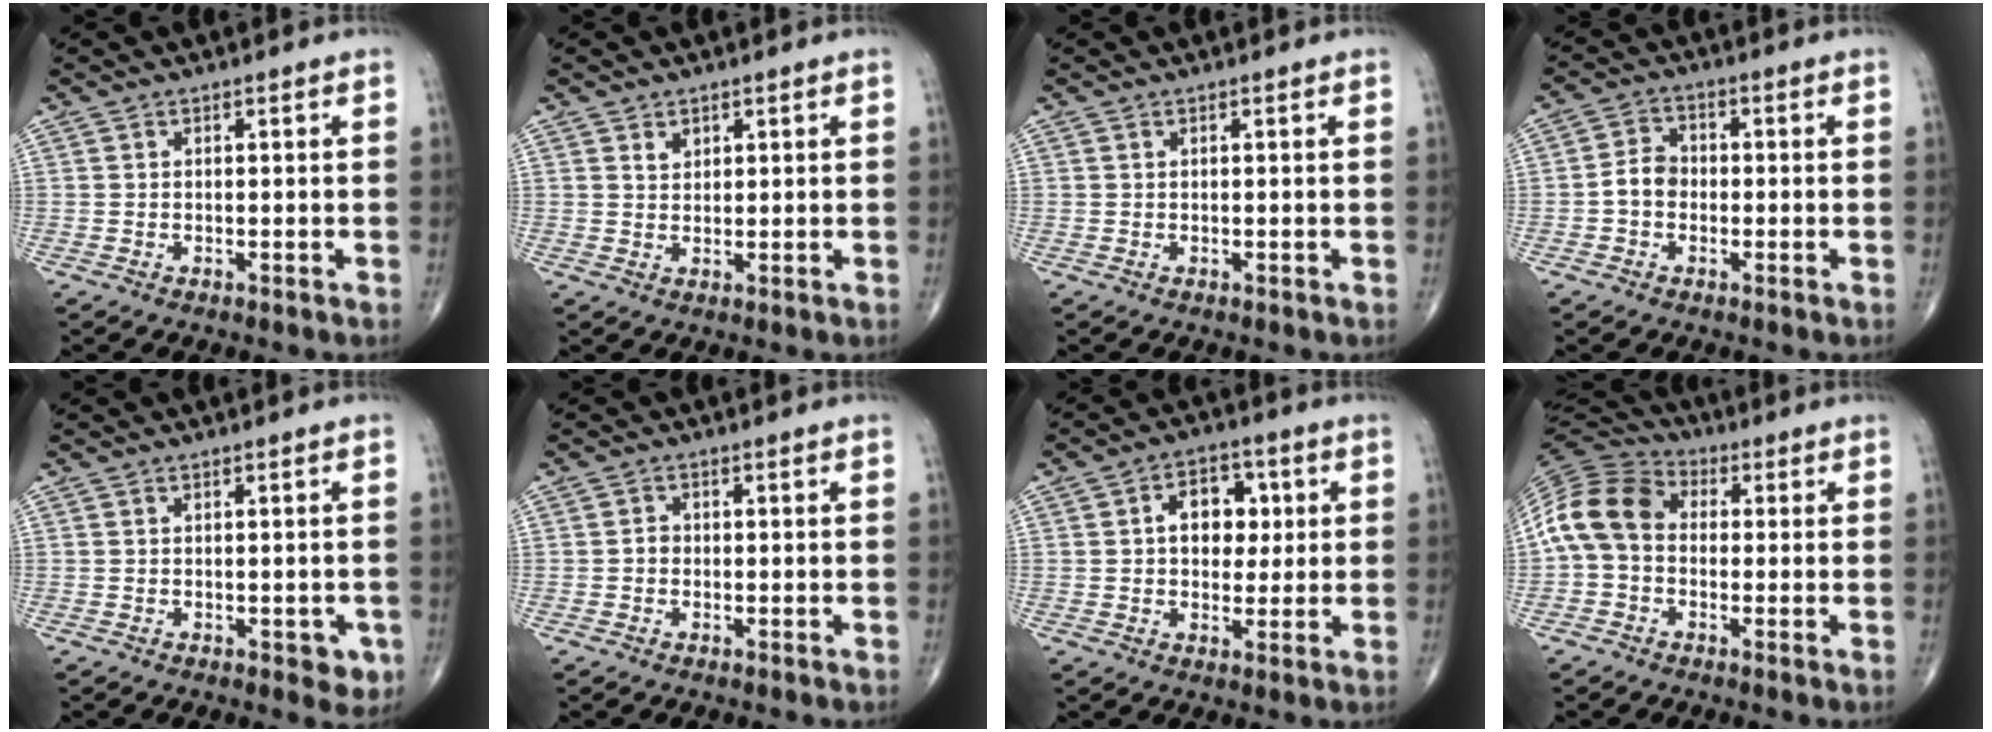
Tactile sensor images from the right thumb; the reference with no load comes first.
{"total": 2.1, "force": [1.2, 1.5, 0.8], "torque": [-0.004, -0.009, 0.021]}
{"total": 0.0}
{"total": 4.6, "force": [-0.9, 3.7, 2.6], "torque": [-0.036, 0.018, -0.026]}
{"total": 3.4, "force": [-1.1, 1.8, 2.7], "torque": [-0.013, -0.001, -0.009]}
{"total": 1.4, "force": [-0.3, 1.2, 0.6], "torque": [-0.003, 0.005, -0.007]}
{"total": 8.8, "force": [1.5, 6.2, 6.1], "torque": [-0.049, 0.009, 0.019]}
{"total": 11.4, "force": [-0.1, 8.7, 7.3], "torque": [-0.139, 0.033, -0.018]}